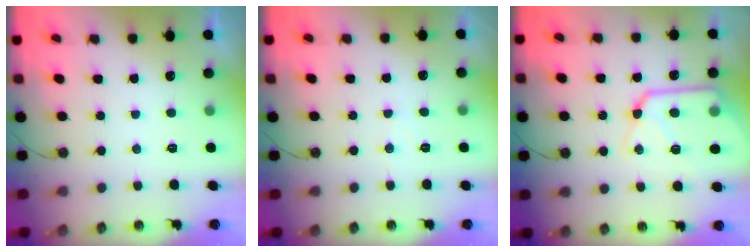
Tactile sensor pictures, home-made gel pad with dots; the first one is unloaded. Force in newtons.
{"total": 4.2, "press": 4.2, "slide": 0.7}
{"total": 14.7, "press": 14.6, "slide": 1.4}